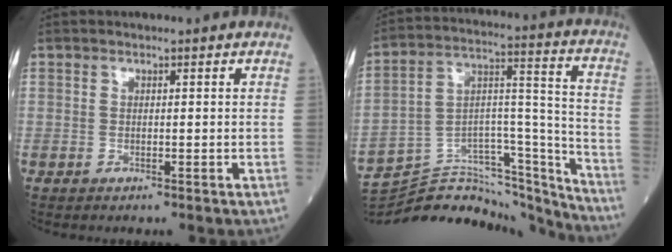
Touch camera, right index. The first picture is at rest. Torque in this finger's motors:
{"motor_torque": [1.03, -1.11, 0.03, 0.01]}